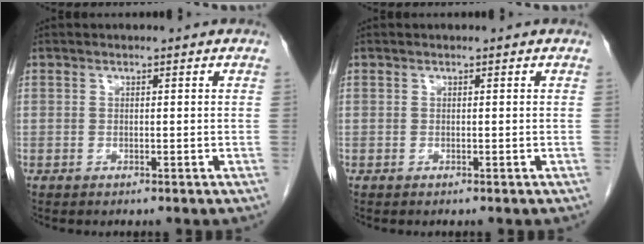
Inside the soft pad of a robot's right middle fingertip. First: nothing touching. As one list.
[{"total": 0.0}]